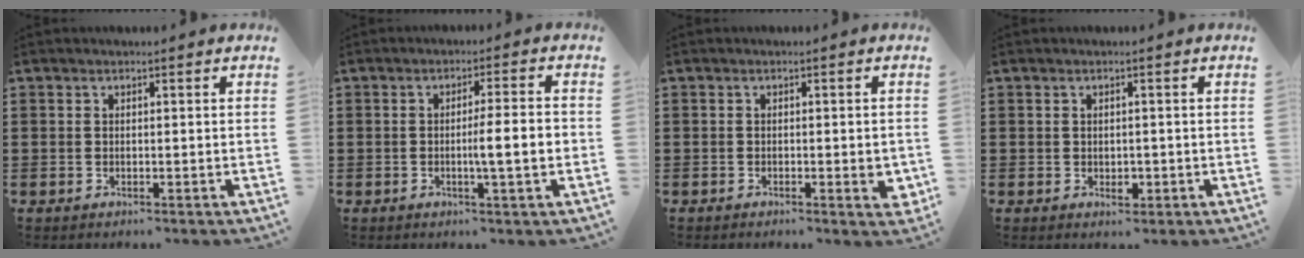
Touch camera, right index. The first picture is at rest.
{"total": 5.1, "force": [-0.8, 0.2, 5.1], "torque": [-0.079, -0.007, -0.018]}
{"total": 2.5, "force": [-0.9, 0.7, 2.2], "torque": [-0.036, 0.001, -0.015]}
{"total": 1.5, "force": [-0.2, 1.2, 1.0], "torque": [-0.019, 0.004, -0.004]}